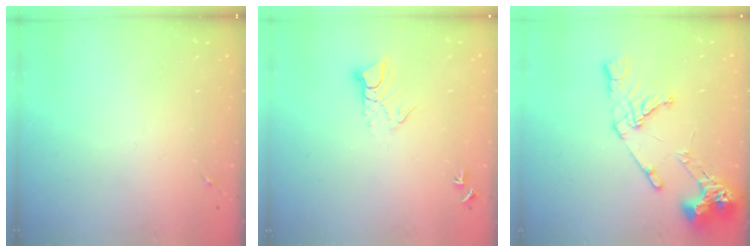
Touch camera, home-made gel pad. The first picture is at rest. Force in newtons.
{"total": 6.6, "press": 6.6, "slide": 0.7}
{"total": 15.7, "press": 15.5, "slide": 1.9}